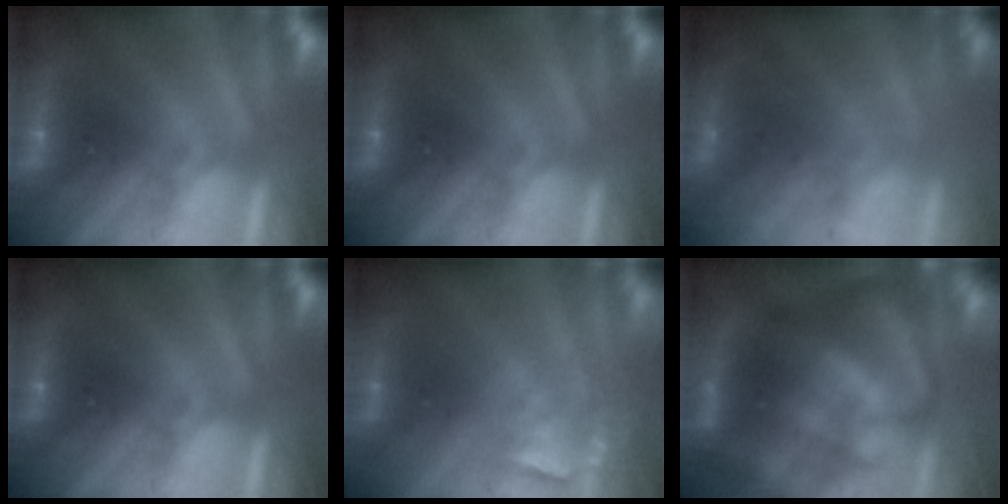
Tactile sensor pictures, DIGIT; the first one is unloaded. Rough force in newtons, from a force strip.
{"total": 0.0}
{"total": 5.7}
{"total": 0.0}
{"total": 3.8}
{"total": 11.0}